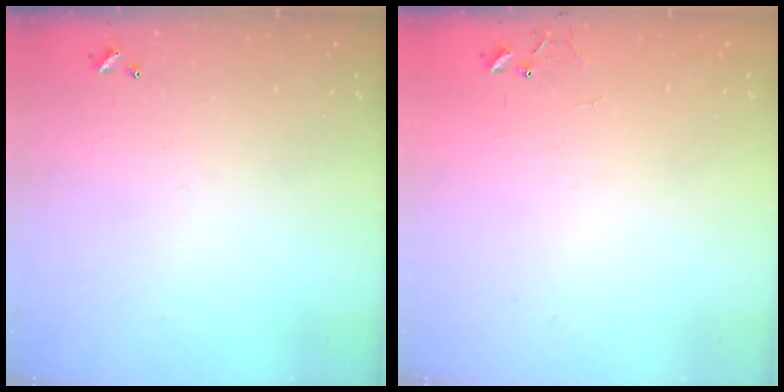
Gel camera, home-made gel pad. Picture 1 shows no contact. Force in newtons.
{"total": 6.6, "press": 6.6, "slide": 0.5}